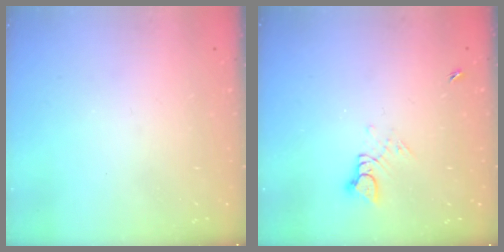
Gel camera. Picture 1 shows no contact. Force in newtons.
{"total": 3.6, "press": 3.6, "slide": 0.3}